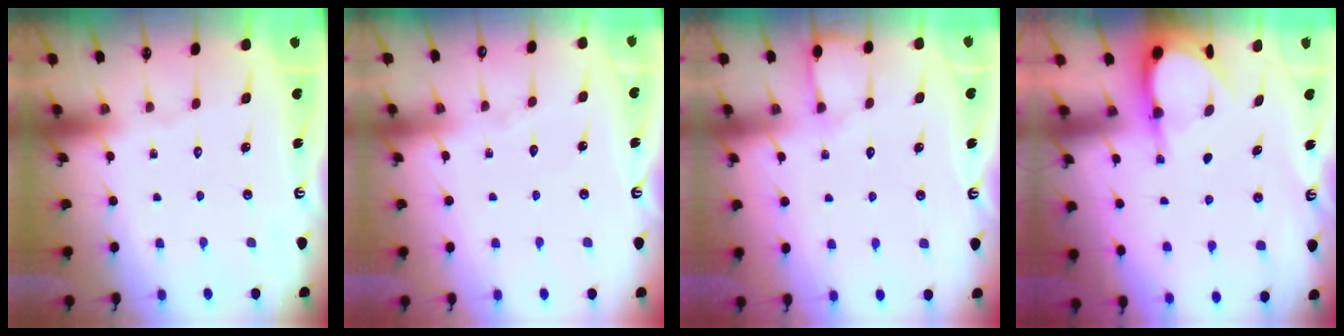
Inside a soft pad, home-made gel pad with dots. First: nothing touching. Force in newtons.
{"total": 3.5, "press": 3.5, "slide": 0.5}
{"total": 5.6, "press": 5.6, "slide": 0.7}
{"total": 6.0, "press": 6.0, "slide": 0.3}